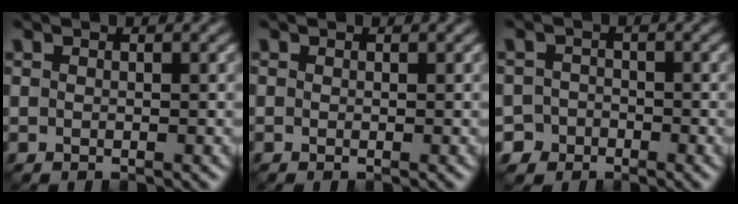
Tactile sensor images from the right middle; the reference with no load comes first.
{"total": 0.0}
{"total": 4.0, "force": [-2.9, 2.7, 0.4], "torque": [0.014, 0.003, -0.049]}